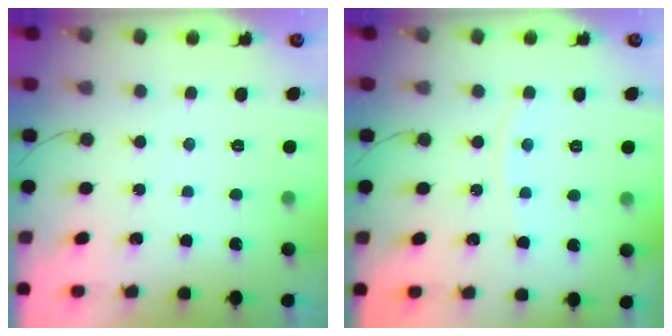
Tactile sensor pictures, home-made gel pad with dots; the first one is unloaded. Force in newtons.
{"total": 2.3, "press": 2.2, "slide": 0.3}